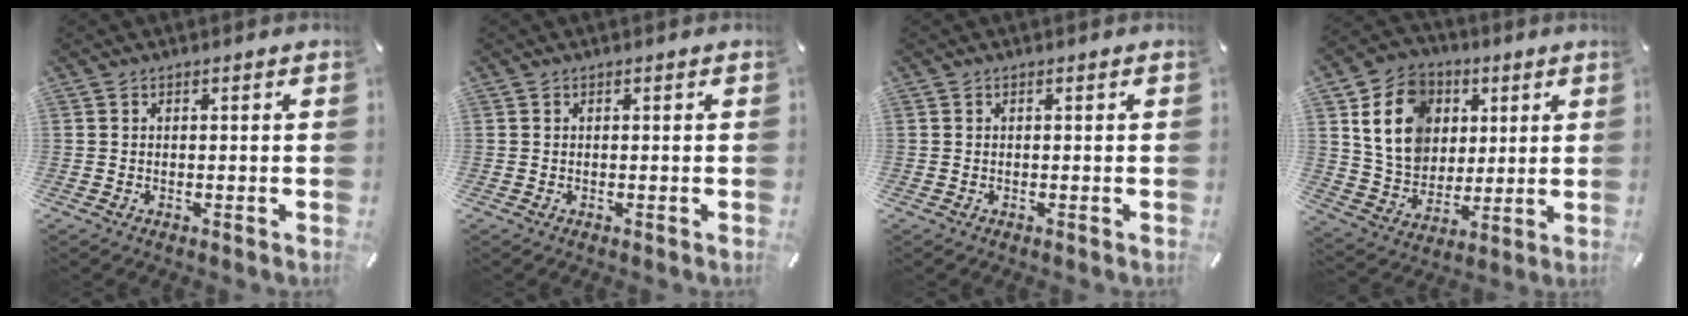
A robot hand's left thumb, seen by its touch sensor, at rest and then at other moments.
{"total": 0.0}
{"total": 0.0}
{"total": 15.3, "force": [4.3, 13.0, 6.9], "torque": [-0.132, 0.002, 0.085]}